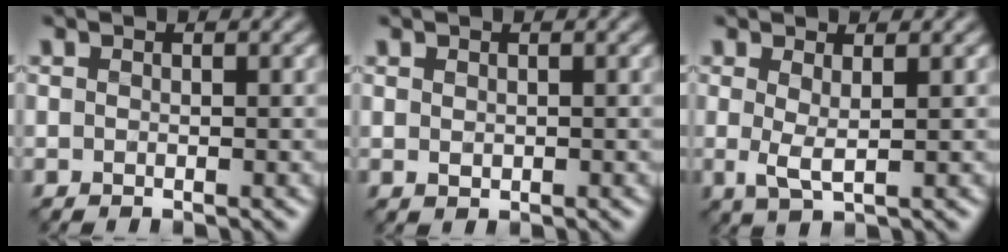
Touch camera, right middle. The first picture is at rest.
{"total": 0.6, "force": [0.2, 0.5, 0.3], "torque": [-0.006, 0.003, 0.004]}
{"total": 2.0, "force": [0.4, 0.4, 1.9], "torque": [-0.043, 0.000, 0.006]}